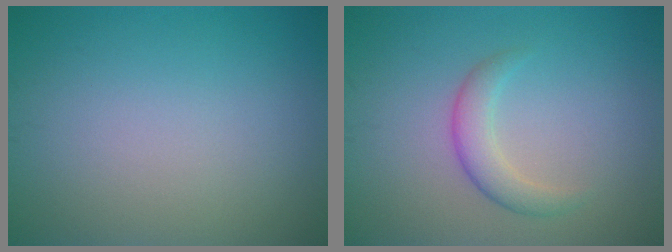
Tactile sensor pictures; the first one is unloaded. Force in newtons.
{"total": 2.5, "press": 2.5, "slide": 0.0}